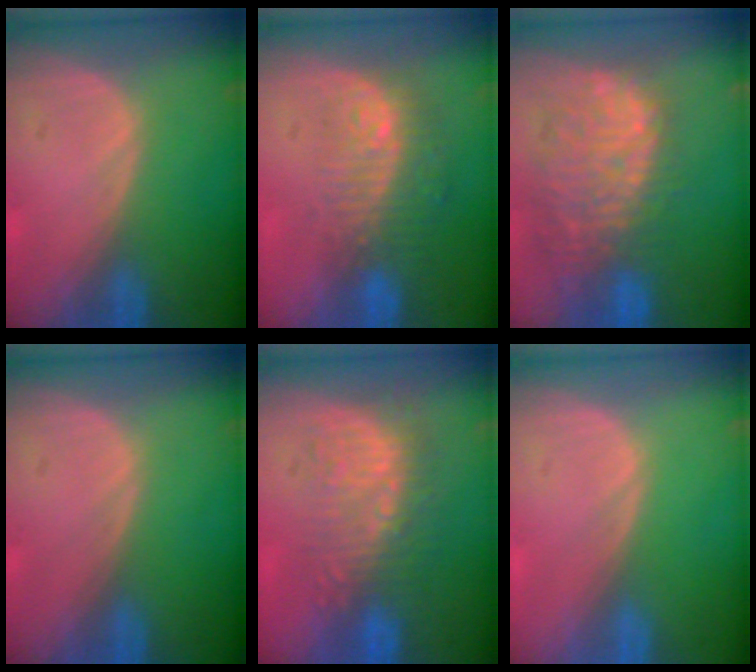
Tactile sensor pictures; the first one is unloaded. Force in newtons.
{"total": 9.9, "press": 8.2, "slide": 5.5}
{"total": 11.5, "press": 10.5, "slide": 4.8}
{"total": 0.0}
{"total": 9.1, "press": 8.7, "slide": 2.6}
{"total": 0.0}